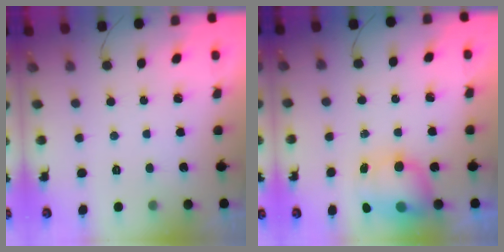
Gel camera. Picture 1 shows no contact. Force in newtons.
{"total": 7.9, "press": 7.8, "slide": 1.4}